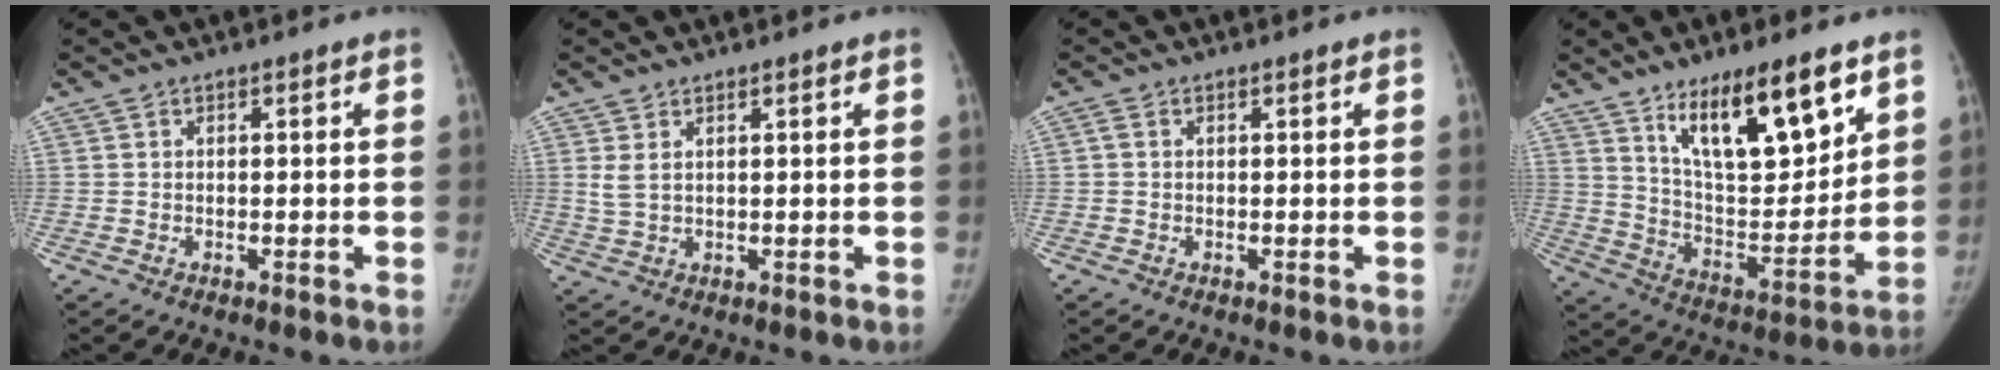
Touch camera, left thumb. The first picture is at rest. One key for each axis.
{"total": 2.6, "fx": 1.3, "fy": 1.1, "fz": 2.0, "tx": -0.046, "ty": -0.002, "tz": 0.034}
{"total": 0.8, "fx": 0.2, "fy": 0.5, "fz": 0.6, "tx": -0.015, "ty": -0.001, "tz": 0.003}
{"total": 18.6, "fx": 11.0, "fy": 6.2, "fz": 13.6, "tx": -0.180, "ty": -0.062, "tz": 0.200}